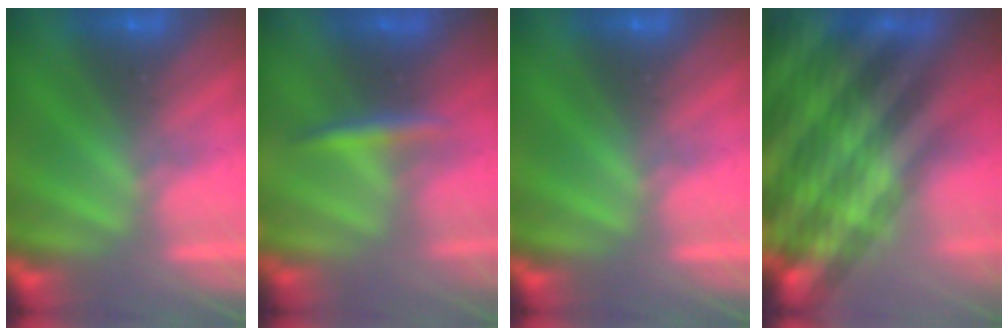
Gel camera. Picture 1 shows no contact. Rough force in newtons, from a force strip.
{"total": 2.4}
{"total": 0.0}
{"total": 9.1}